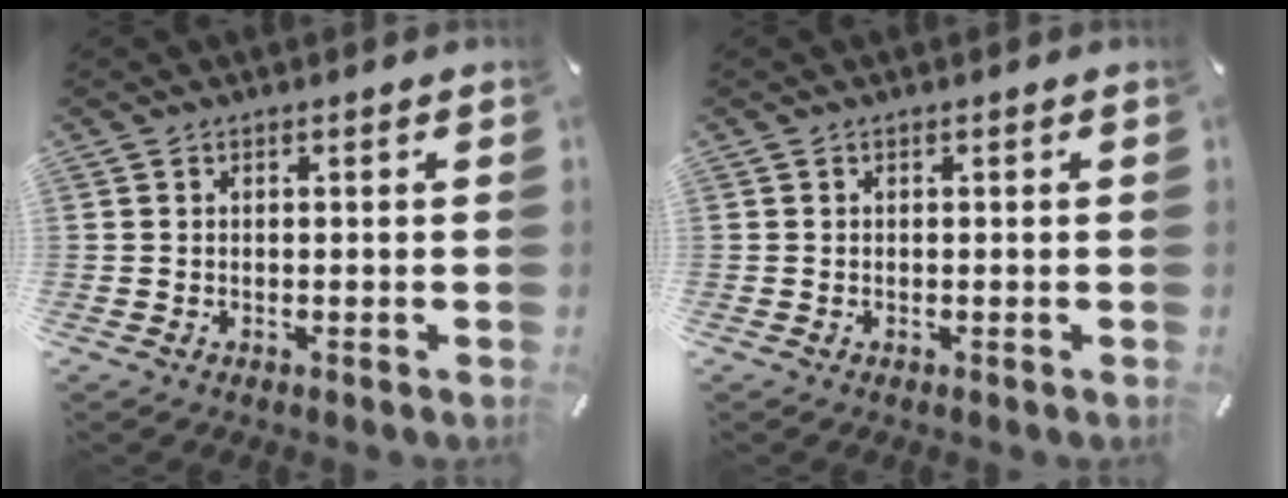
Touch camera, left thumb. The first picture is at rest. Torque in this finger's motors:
{"motor_torque": [0.00, 0.00, 0.00, 0.00, 0.00]}